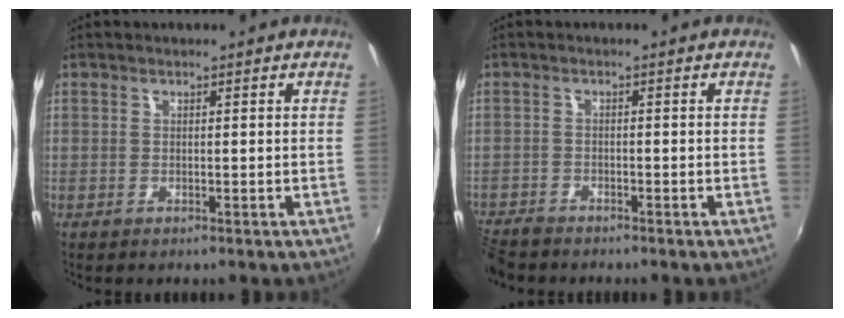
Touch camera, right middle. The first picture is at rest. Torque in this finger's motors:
{"motor_torque": [0.27, -0.27, 0.28, 0.14]}